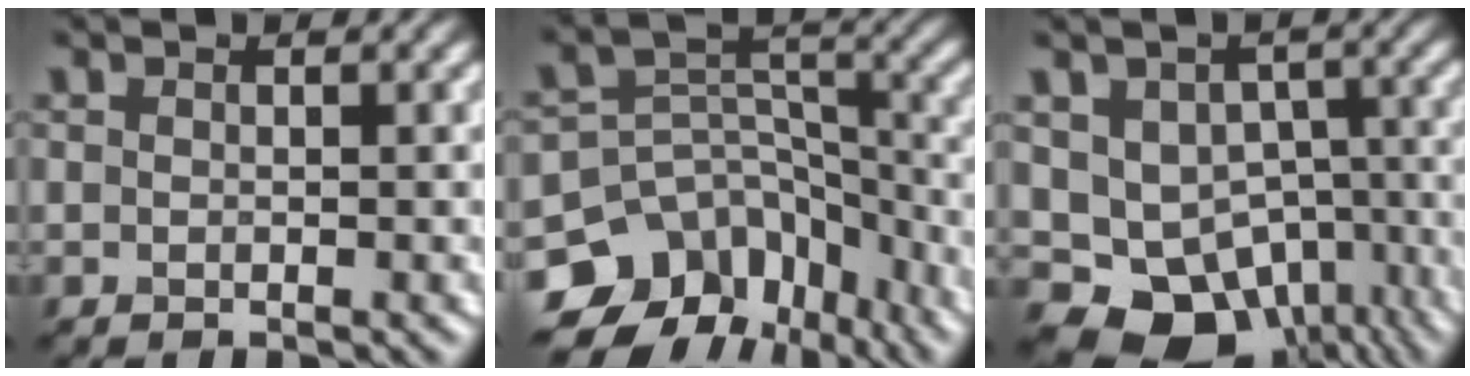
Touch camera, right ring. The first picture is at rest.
{"total": 12.3, "force": [-8.6, 8.0, 3.5], "torque": [-0.054, 0.018, -0.118]}
{"total": 10.0, "force": [-4.3, 7.2, 5.4], "torque": [-0.076, -0.012, -0.057]}